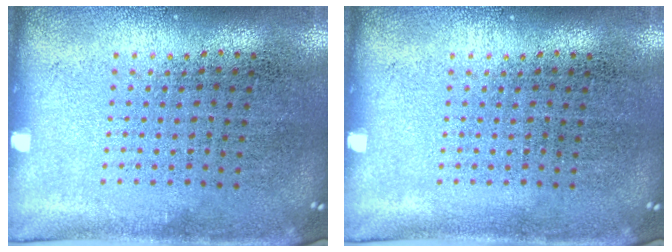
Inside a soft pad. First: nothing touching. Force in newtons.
{"total": 0.0}